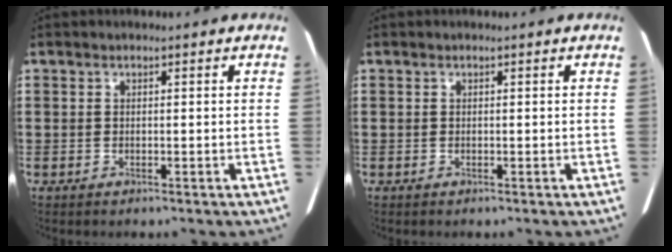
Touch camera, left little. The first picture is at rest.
{"total": 0.0}